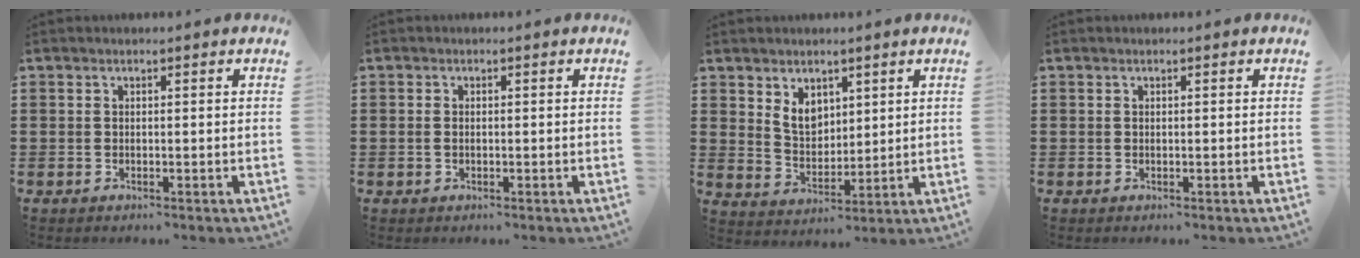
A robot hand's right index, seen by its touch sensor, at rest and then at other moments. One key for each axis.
{"total": 0.8, "fx": -0.1, "fy": 0.6, "fz": 0.6, "tx": -0.015, "ty": 0.003, "tz": -0.004}
{"total": 5.1, "fx": 2.6, "fy": 3.6, "fz": 2.5, "tx": -0.055, "ty": 0.007, "tz": 0.046}
{"total": 0.0}